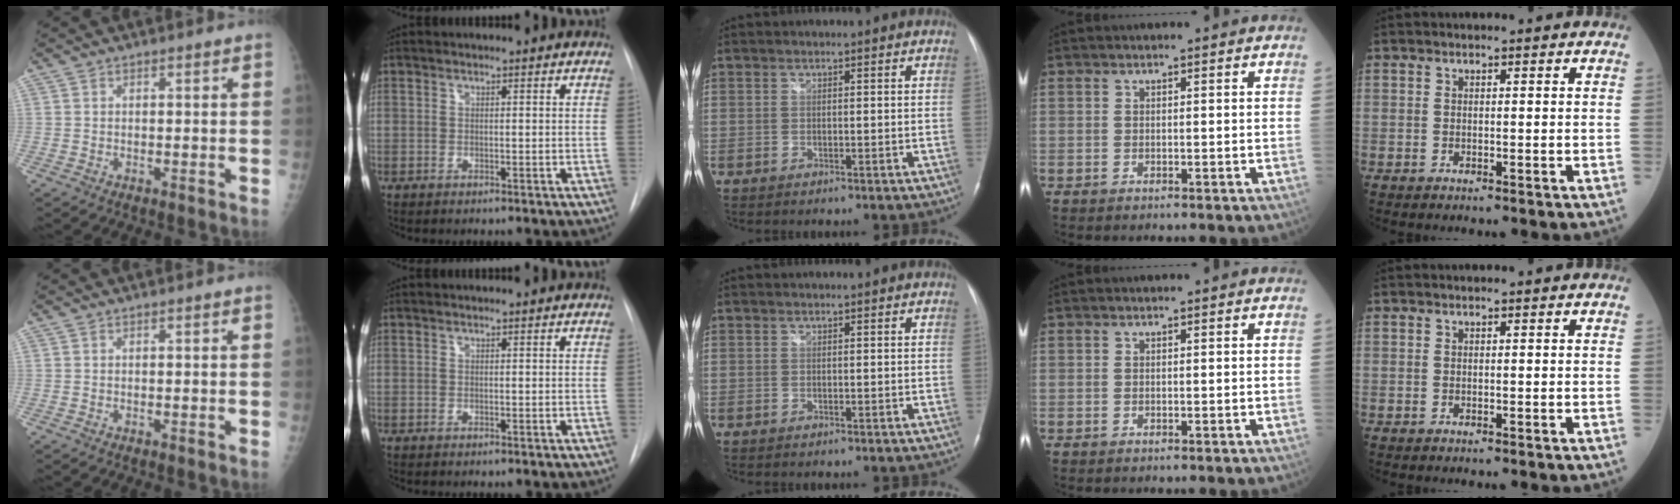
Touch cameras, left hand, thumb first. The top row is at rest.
{}